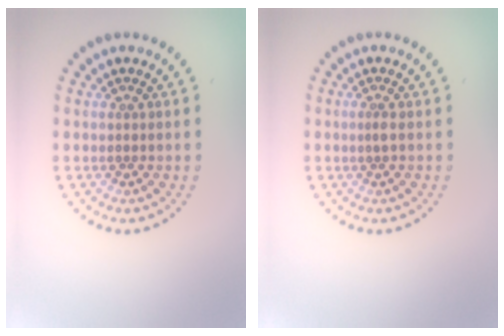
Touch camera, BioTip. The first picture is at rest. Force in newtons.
{"total": 0.8, "press": 0.5, "slide": 0.7}